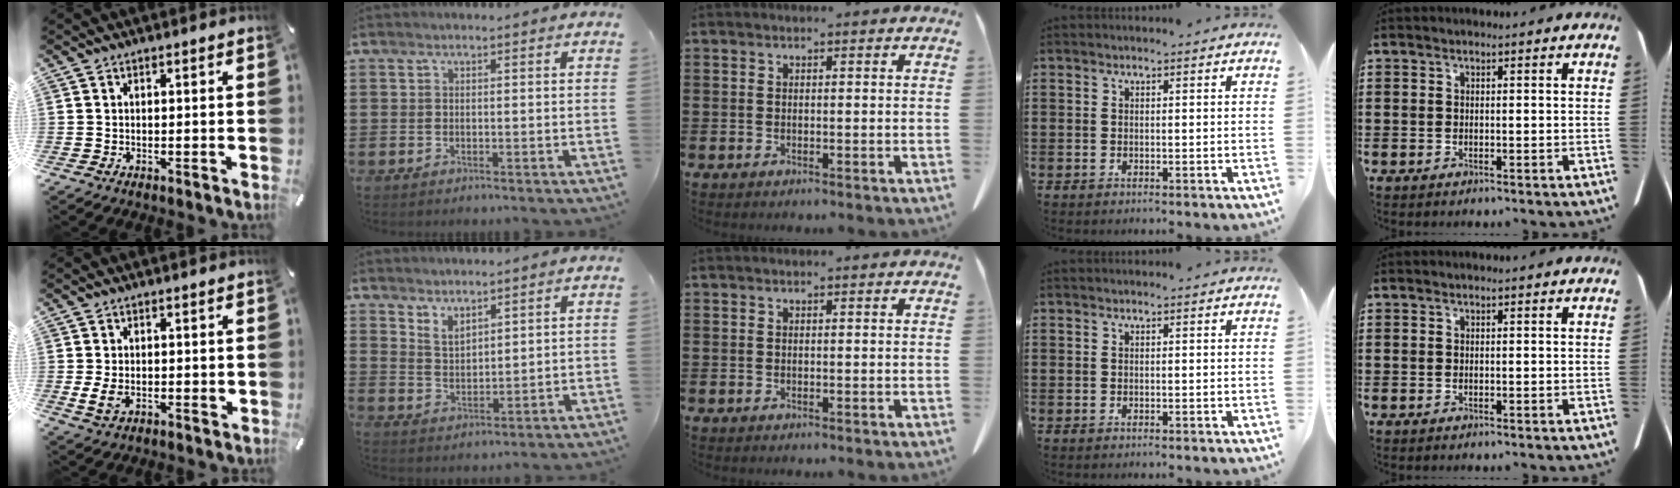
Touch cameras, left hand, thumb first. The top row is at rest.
{"thumb": {"total": 3.8, "force": [-0.2, 2.4, 3.0], "torque": [-0.067, -0.009, -0.007]}, "index": {"total": 3.3, "force": [3.0, 1.1, 0.9], "torque": [-0.024, -0.004, 0.056]}}